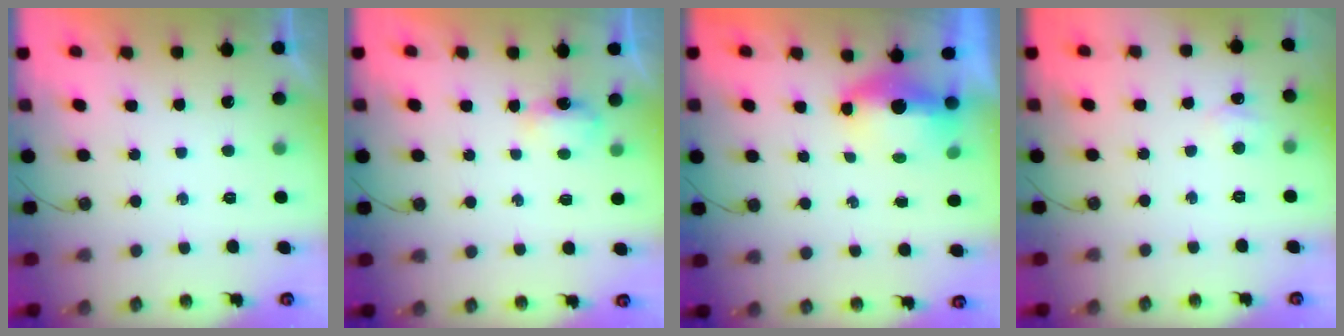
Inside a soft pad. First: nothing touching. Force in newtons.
{"total": 3.2, "press": 3.1, "slide": 0.5}
{"total": 6.1, "press": 5.7, "slide": 2.1}
{"total": 4.6, "press": 4.5, "slide": 0.7}